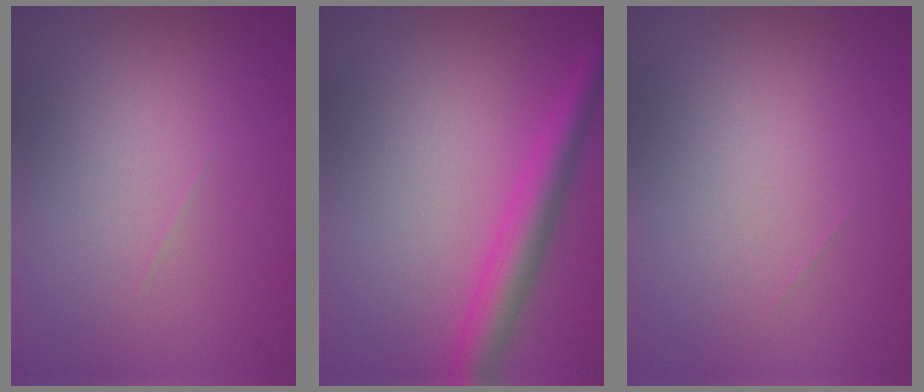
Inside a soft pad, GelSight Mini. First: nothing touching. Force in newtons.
{"total": 3.8, "press": 3.8, "slide": 0.1}
{"total": 0.0}